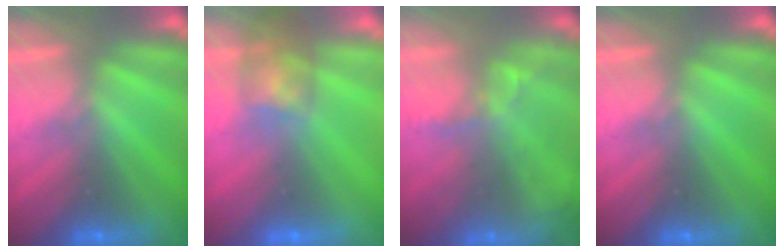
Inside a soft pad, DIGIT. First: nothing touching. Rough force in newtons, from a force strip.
{"total": 7.2}
{"total": 7.0}
{"total": 0.0}